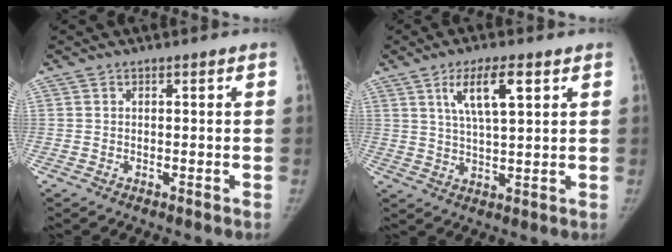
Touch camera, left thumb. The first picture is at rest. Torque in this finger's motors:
{"motor_torque": [0.47, 0.41, 0.80, -0.67, 0.12]}